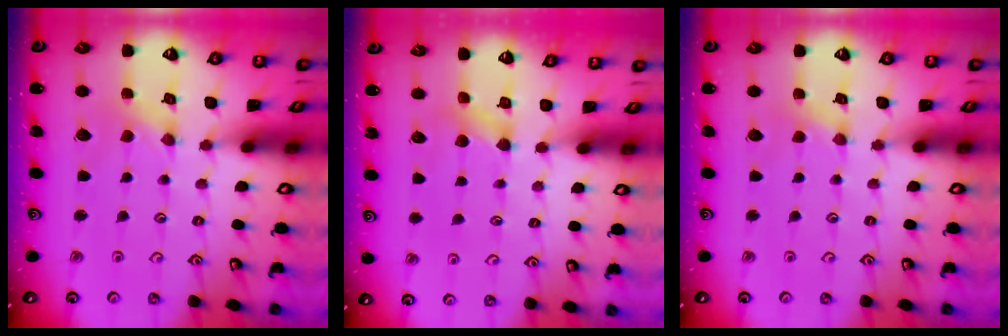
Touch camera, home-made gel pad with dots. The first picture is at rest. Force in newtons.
{"total": 3.8, "press": 3.7, "slide": 0.7}
{"total": 2.7, "press": 2.6, "slide": 0.4}